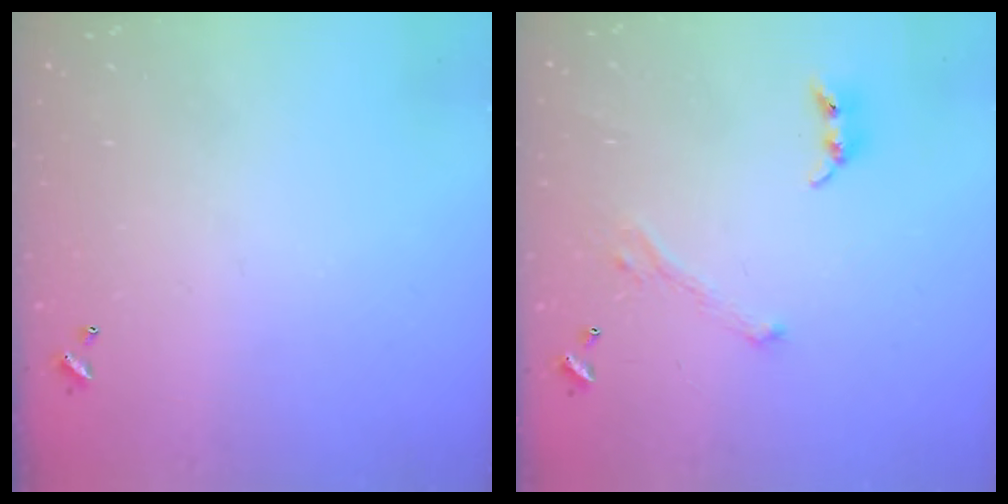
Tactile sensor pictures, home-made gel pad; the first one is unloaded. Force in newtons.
{"total": 2.6, "press": 2.4, "slide": 1.0}